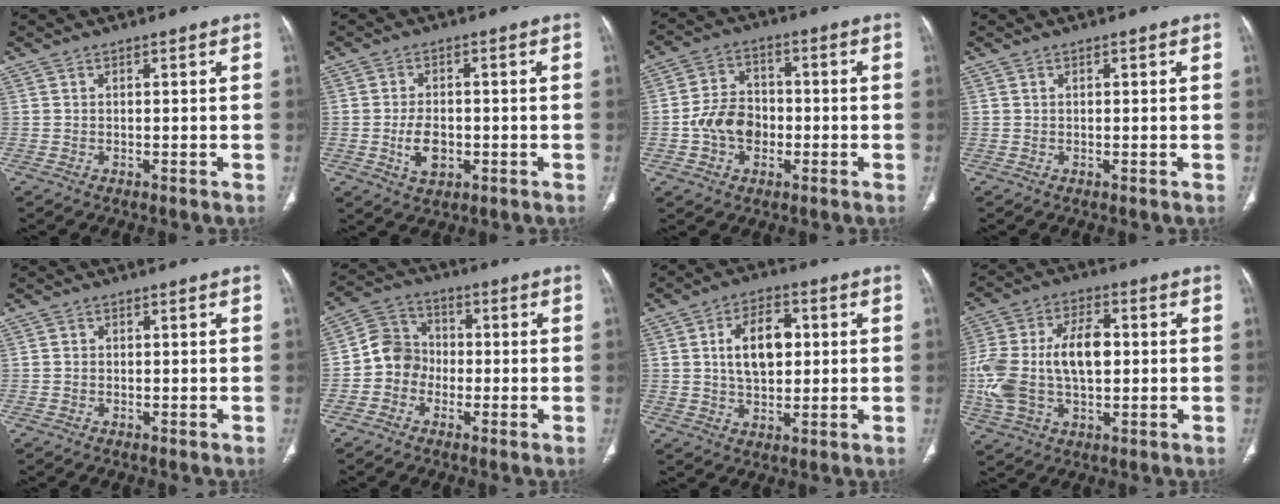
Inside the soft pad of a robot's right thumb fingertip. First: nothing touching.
{"total": 5.5, "force": [-1.2, 3.4, 4.1], "torque": [-0.068, 0.003, -0.016]}
{"total": 8.9, "force": [-1.9, 6.8, 5.3], "torque": [-0.075, 0.025, -0.040]}
{"total": 0.0}
{"total": 0.8, "force": [-0.1, 0.8, 0.2], "torque": [0.000, 0.003, -0.001]}
{"total": 7.7, "force": [-1.8, 7.0, 2.7], "torque": [-0.025, 0.031, -0.047]}
{"total": 10.3, "force": [1.6, 6.4, 7.9], "torque": [-0.113, 0.008, 0.029]}
{"total": 17.0, "force": [0.1, 9.9, 13.9], "torque": [-0.283, 0.022, 0.005]}